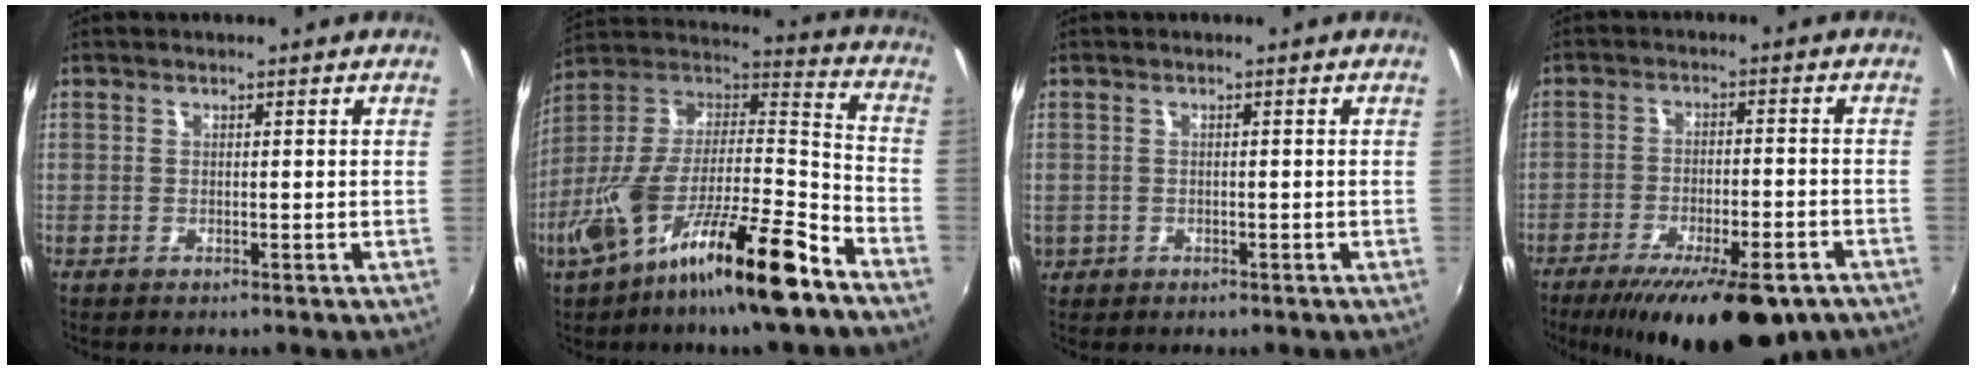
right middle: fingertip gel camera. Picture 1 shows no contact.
{"total": 22.2, "force": [-13.6, 3.9, 17.2], "torque": [-0.286, -0.012, -0.244]}
{"total": 2.1, "force": [-0.6, 1.8, 0.7], "torque": [-0.017, -0.001, -0.004]}
{"total": 19.2, "force": [-13.4, 6.0, 12.4], "torque": [-0.217, -0.040, -0.191]}